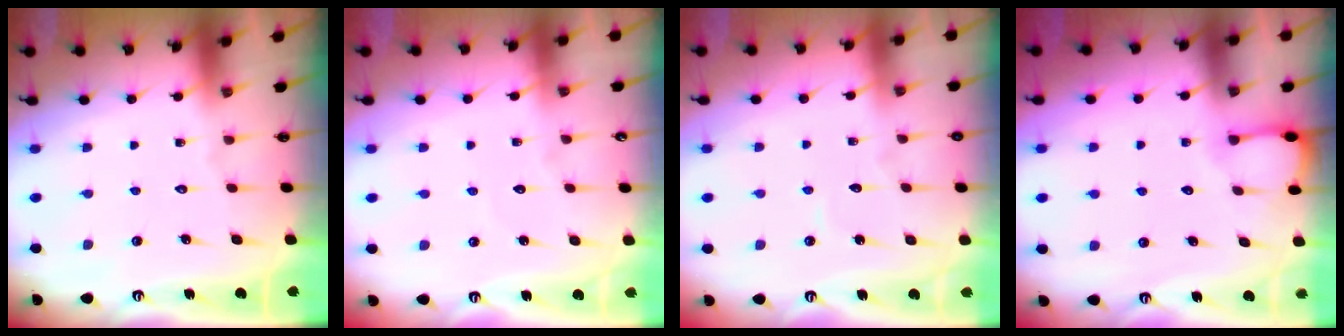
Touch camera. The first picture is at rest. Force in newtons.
{"total": 2.9, "press": 2.9, "slide": 0.2}
{"total": 4.1, "press": 4.0, "slide": 0.4}
{"total": 2.0, "press": 2.0, "slide": 0.3}